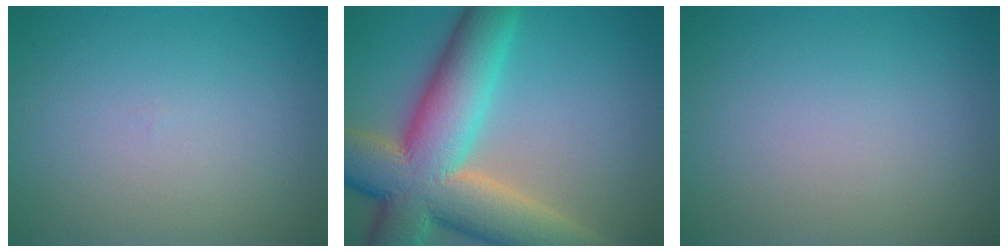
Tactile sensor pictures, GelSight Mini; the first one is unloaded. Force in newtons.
{"total": 13.9, "press": 13.9, "slide": 0.9}
{"total": 0.0}